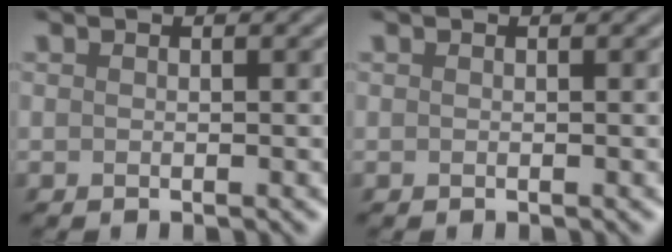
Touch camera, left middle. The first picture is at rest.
{"total": 0.0}